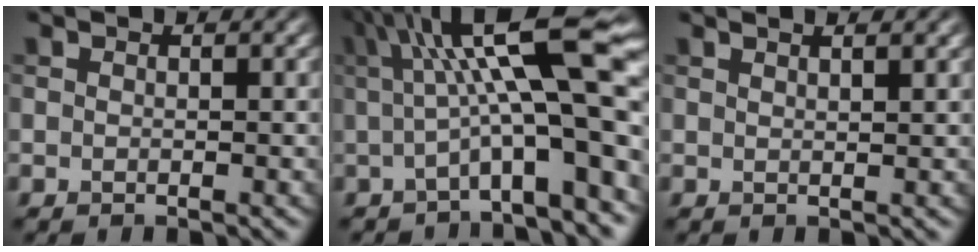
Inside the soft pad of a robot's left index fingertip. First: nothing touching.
{"total": 13.2, "force": [1.8, 2.8, 12.8], "torque": [-0.179, 0.026, 0.030]}
{"total": 1.5, "force": [1.1, 0.4, 1.0], "torque": [-0.005, 0.004, 0.004]}